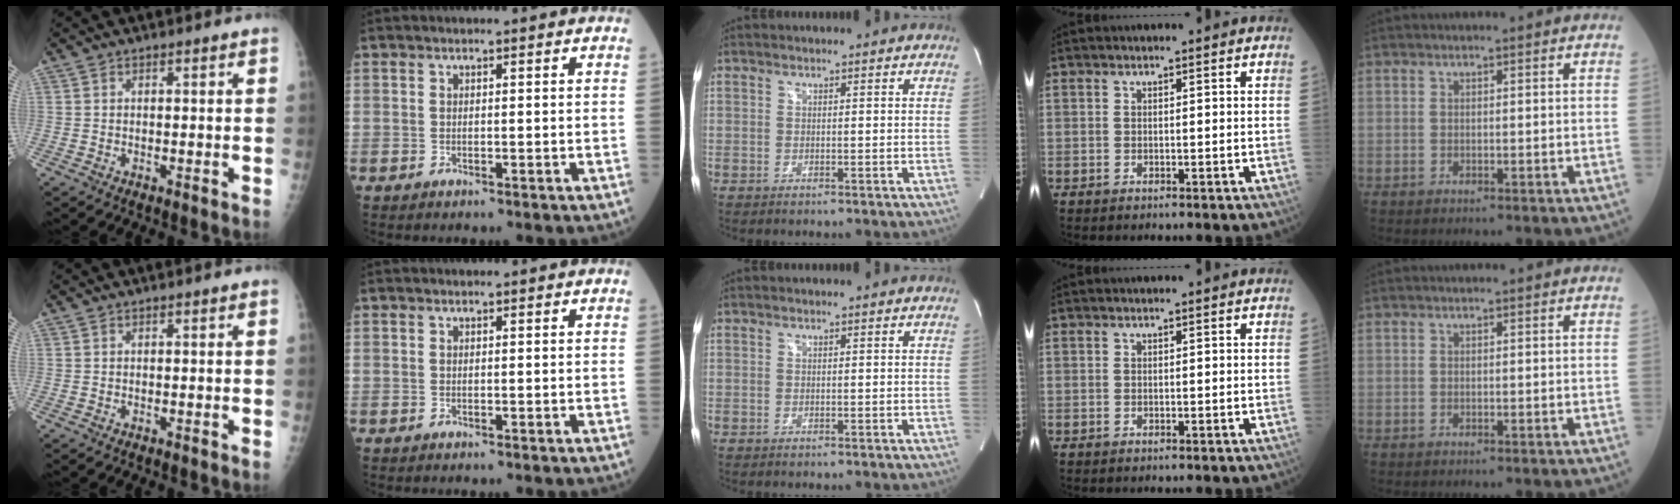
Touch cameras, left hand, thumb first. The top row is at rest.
{}